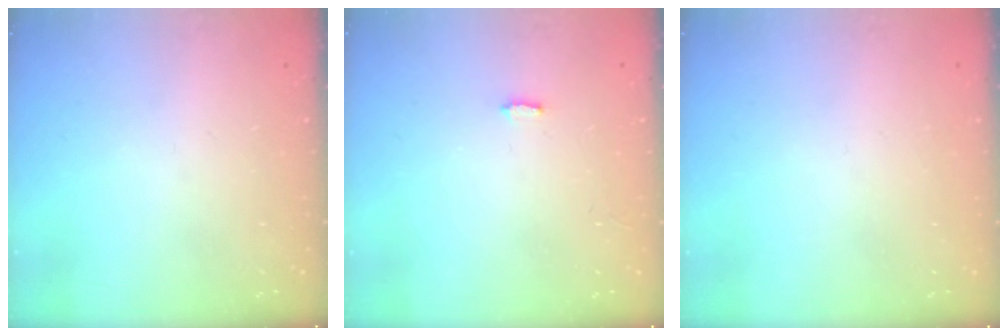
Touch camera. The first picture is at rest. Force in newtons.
{"total": 4.7, "press": 4.7, "slide": 0.4}
{"total": 0.0}